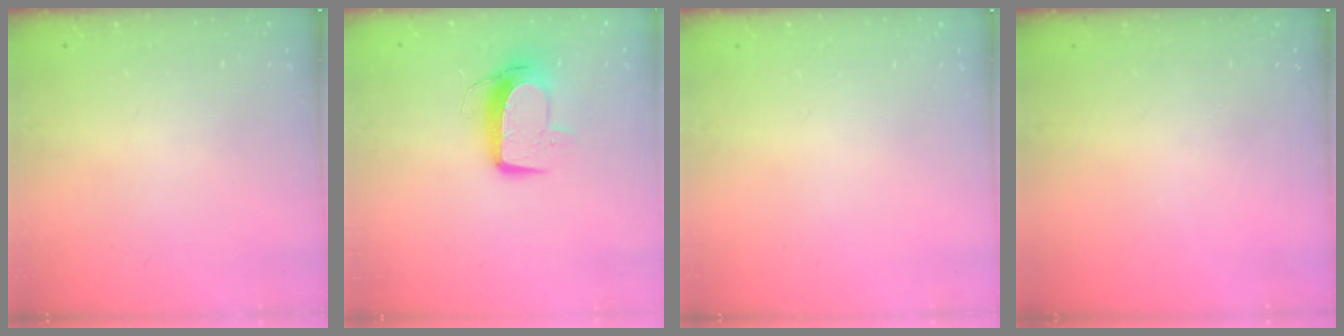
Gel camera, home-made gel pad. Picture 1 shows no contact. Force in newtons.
{"total": 10.3, "press": 10.3, "slide": 0.7}
{"total": 0.0}
{"total": 0.0}